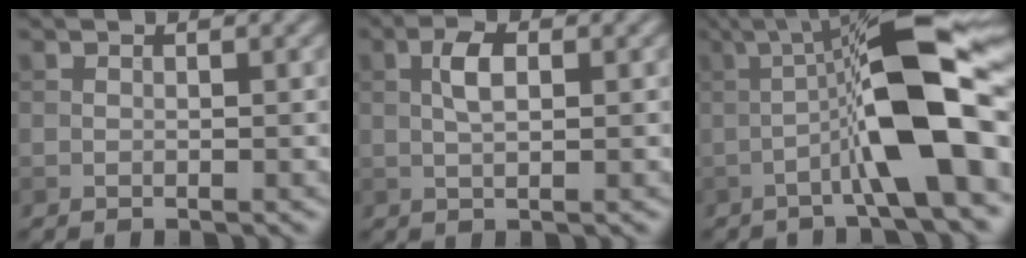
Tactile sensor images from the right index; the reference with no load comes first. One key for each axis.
{"total": 2.6, "fx": 0.4, "fy": 1.0, "fz": 2.4, "tx": -0.049, "ty": 0.005, "tz": 0.004}
{"total": 11.4, "fx": -2.2, "fy": 1.8, "fz": 11.0, "tx": -0.172, "ty": 0.028, "tz": -0.042}